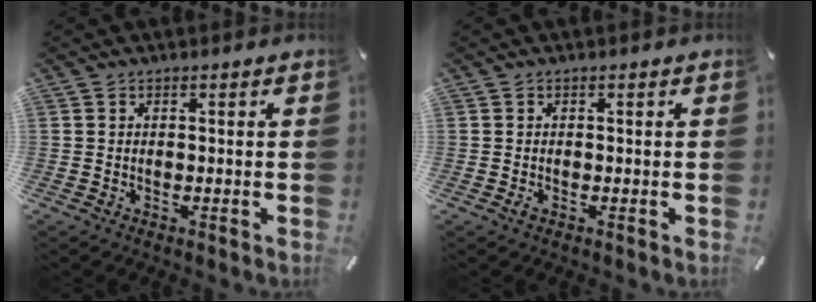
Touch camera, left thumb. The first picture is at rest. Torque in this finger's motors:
{"motor_torque": [0.04, 0.62, 0.20, 0.18, 0.00]}